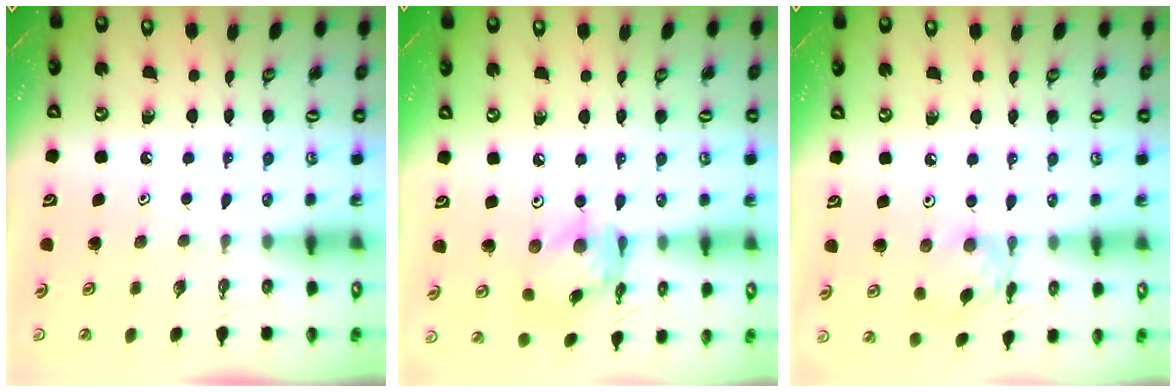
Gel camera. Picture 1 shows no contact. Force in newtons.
{"total": 11.0, "press": 11.0, "slide": 0.8}
{"total": 5.4, "press": 5.4, "slide": 0.4}